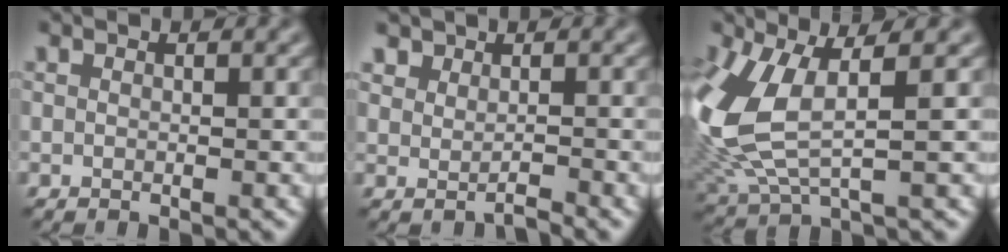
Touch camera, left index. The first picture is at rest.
{"total": 0.9, "force": [0.3, 0.8, 0.4], "torque": [-0.005, -0.004, 0.003]}
{"total": 8.3, "force": [0.9, 4.2, 7.0], "torque": [-0.183, -0.008, 0.021]}